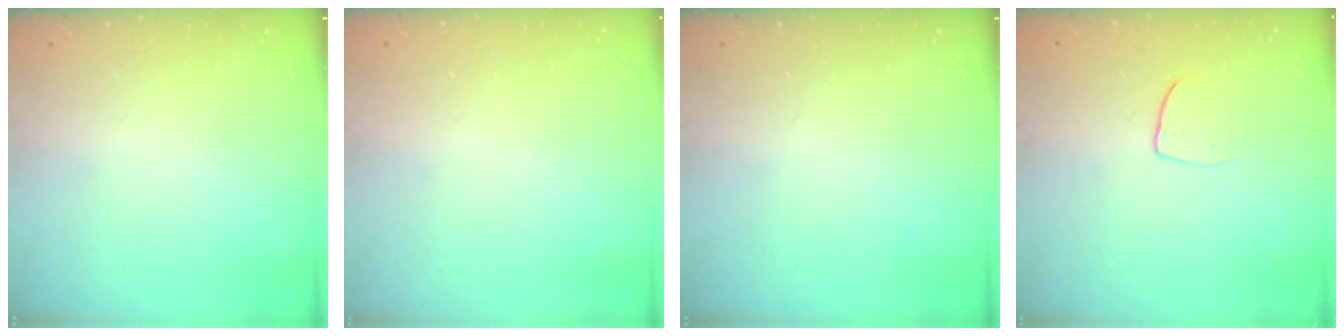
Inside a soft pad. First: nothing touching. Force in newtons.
{"total": 0.0}
{"total": 0.0}
{"total": 4.2, "press": 4.2, "slide": 0.3}